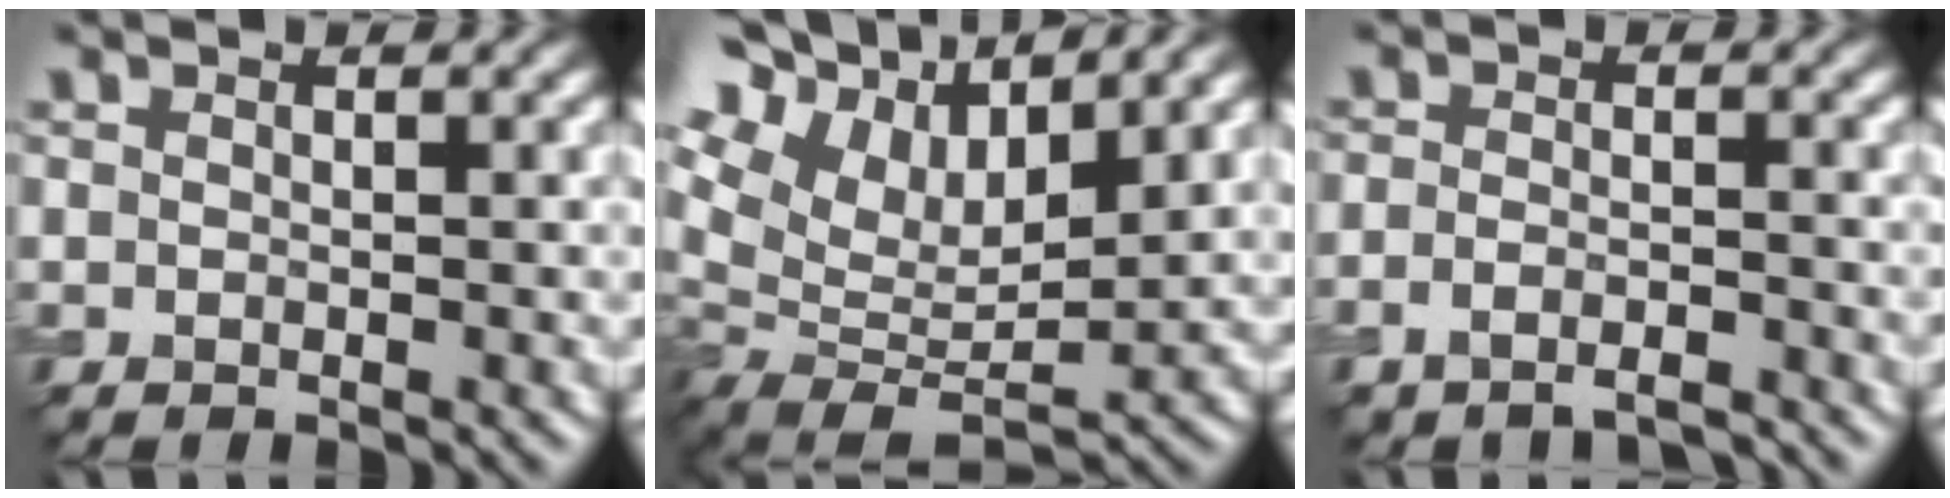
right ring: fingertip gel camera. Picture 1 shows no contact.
{"total": 11.9, "force": [5.3, 6.3, 8.6], "torque": [-0.165, 0.024, 0.092]}
{"total": 3.2, "force": [-2.7, 0.8, 1.5], "torque": [-0.029, -0.005, -0.049]}